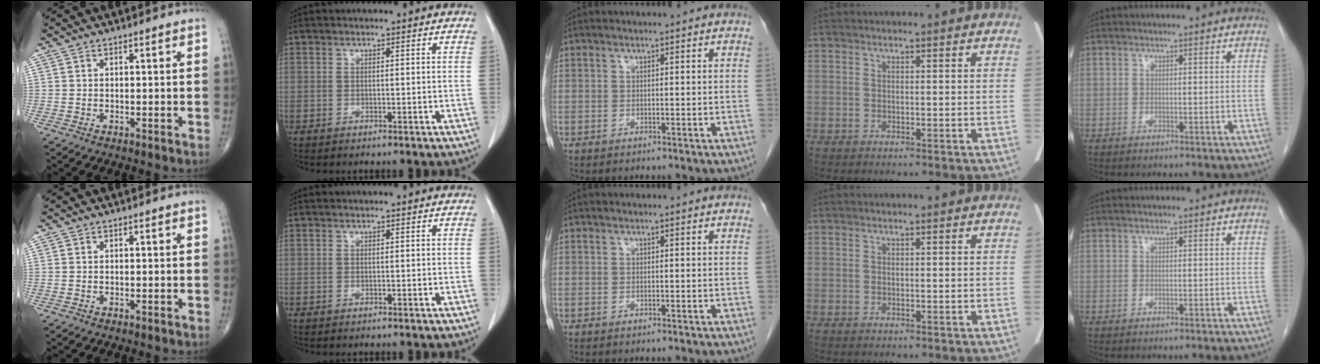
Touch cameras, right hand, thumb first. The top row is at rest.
{}